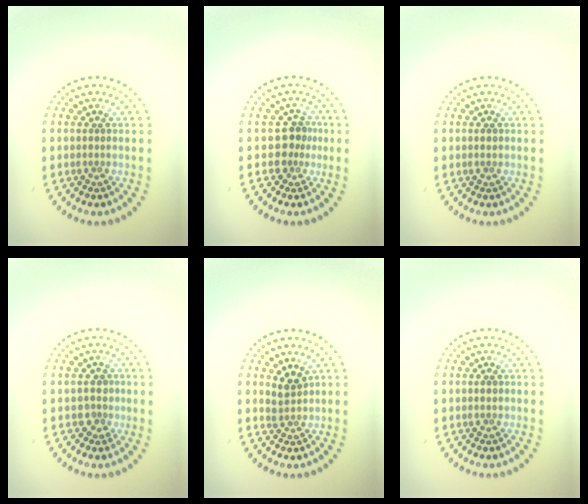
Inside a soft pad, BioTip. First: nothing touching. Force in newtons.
{"total": 2.3, "press": 1.8, "slide": 1.5}
{"total": 0.7, "press": 0.7, "slide": 0.2}
{"total": 1.4, "press": 1.3, "slide": 0.7}
{"total": 1.8, "press": 1.3, "slide": 1.2}
{"total": 0.7, "press": 0.7, "slide": 0.2}